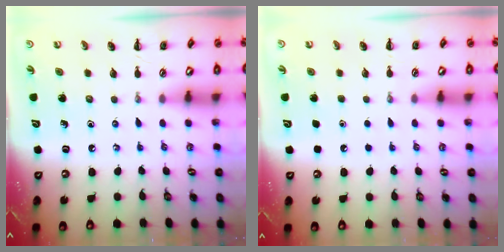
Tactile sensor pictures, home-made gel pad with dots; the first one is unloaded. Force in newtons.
{"total": 1.6, "press": 1.6, "slide": 0.1}